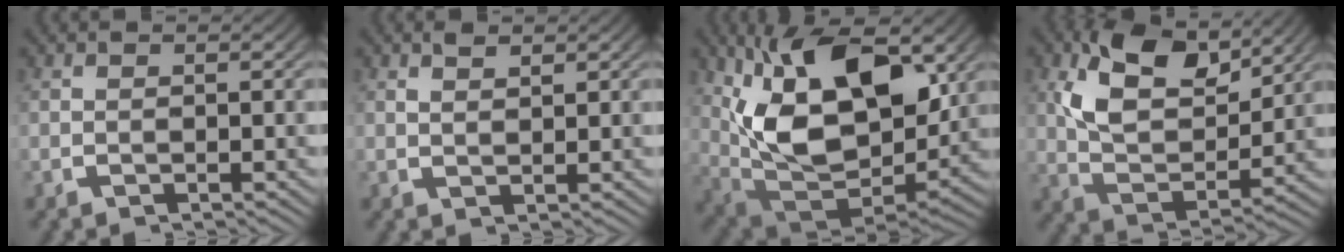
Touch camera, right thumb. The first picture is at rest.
{"total": 1.3, "force": [1.2, 0.2, 0.6], "torque": [-0.002, 0.001, 0.027]}
{"total": 17.5, "force": [1.6, 10.4, 14.0], "torque": [-0.266, -0.043, 0.044]}
{"total": 10.4, "force": [3.4, 6.3, 7.5], "torque": [-0.158, -0.019, 0.065]}